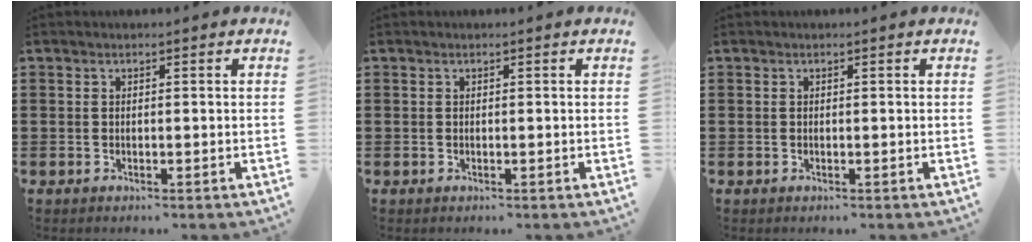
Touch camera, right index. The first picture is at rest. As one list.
[{"total": 0.0}, {"total": 0.0}]